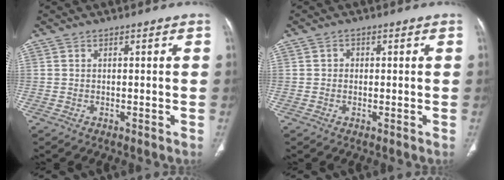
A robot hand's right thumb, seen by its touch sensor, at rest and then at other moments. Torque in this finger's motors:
{"motor_torque": [-0.43, 0.19, 0.02, 0.03, 0.05]}